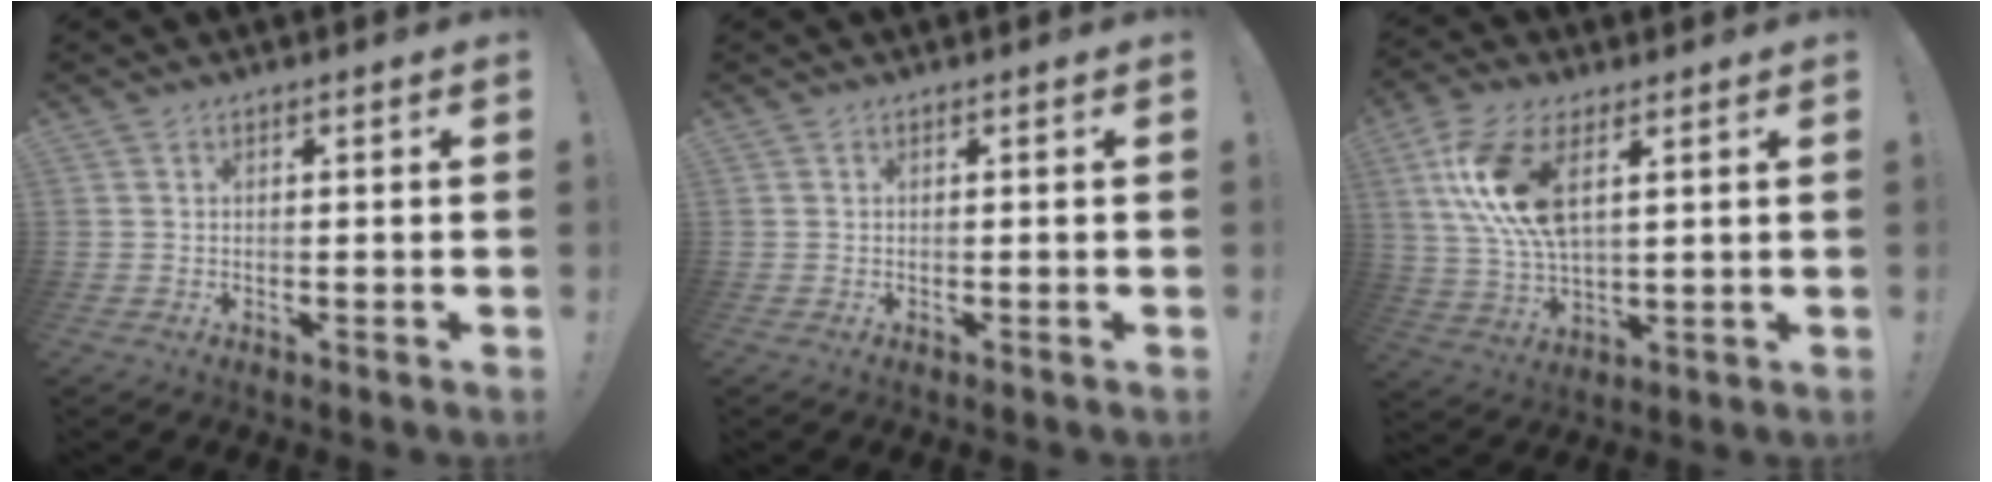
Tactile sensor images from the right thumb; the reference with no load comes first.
{"total": 0.0}
{"total": 14.7, "force": [5.5, 6.9, 11.8], "torque": [-0.255, -0.018, 0.099]}